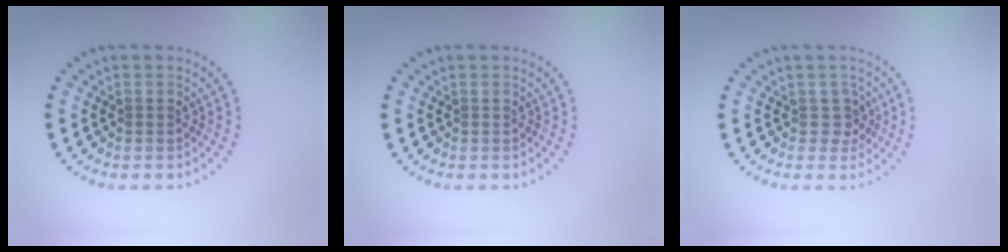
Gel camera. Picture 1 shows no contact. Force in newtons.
{"total": 0.0}
{"total": 1.4, "press": 1.2, "slide": 0.8}